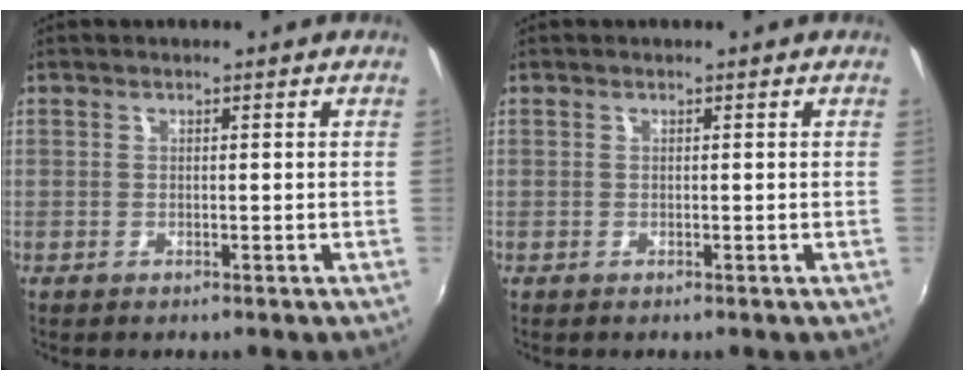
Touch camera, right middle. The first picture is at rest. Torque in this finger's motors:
{"motor_torque": [0.07, -0.02, 0.00, 0.00]}